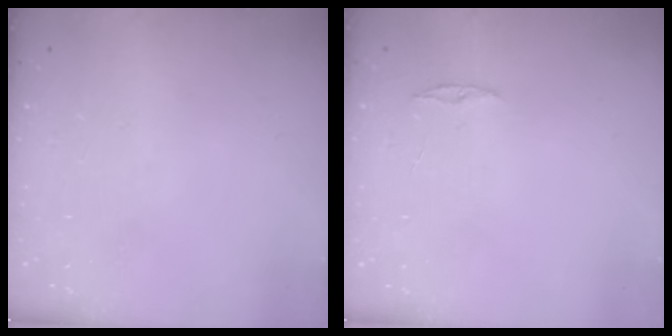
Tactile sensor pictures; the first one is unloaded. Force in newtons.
{"total": 3.0, "press": 2.9, "slide": 0.3}